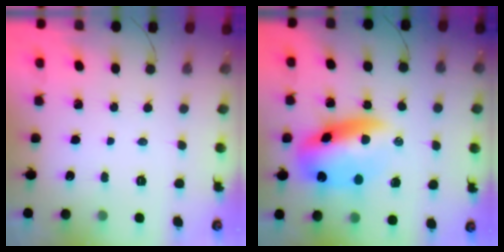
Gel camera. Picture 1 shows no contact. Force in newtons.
{"total": 14.0, "press": 13.6, "slide": 3.3}